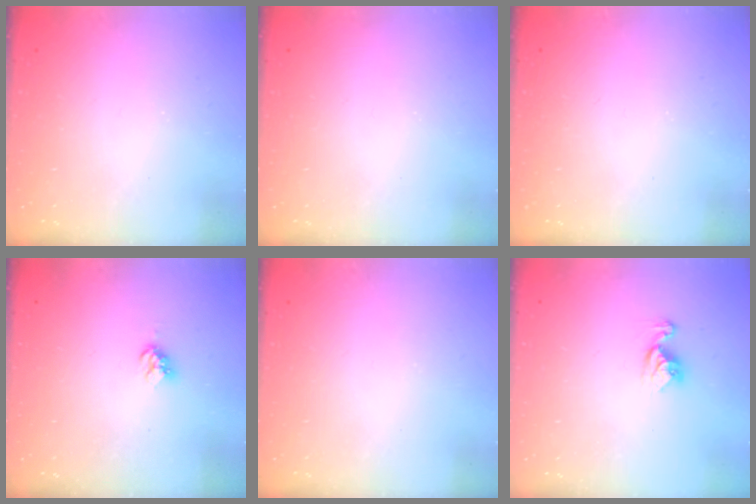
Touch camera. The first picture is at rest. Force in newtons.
{"total": 0.0}
{"total": 0.0}
{"total": 3.9, "press": 3.9, "slide": 0.4}
{"total": 0.0}
{"total": 6.9, "press": 6.9, "slide": 0.7}